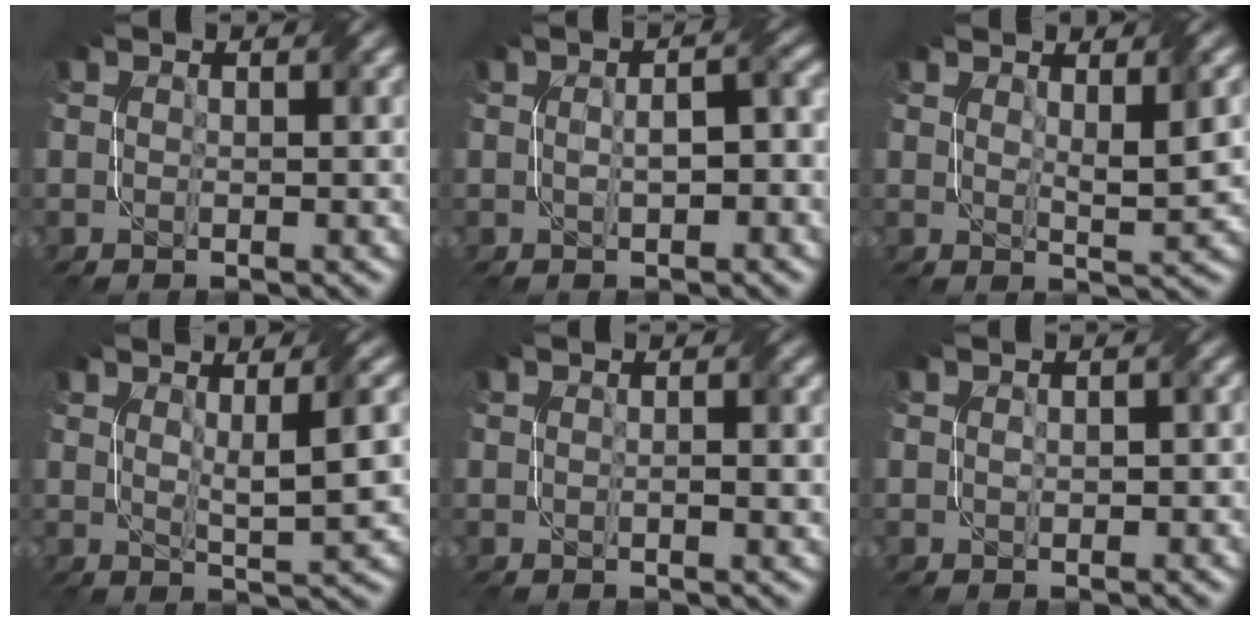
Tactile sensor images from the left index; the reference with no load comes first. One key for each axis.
{"total": 3.3, "fx": -0.3, "fy": 1.6, "fz": 2.9, "tx": -0.042, "ty": 0.007, "tz": -0.001}
{"total": 2.8, "fx": 1.3, "fy": 0.5, "fz": 2.4, "tx": -0.037, "ty": -0.003, "tz": 0.024}
{"total": 4.6, "fx": 1.4, "fy": 0.9, "fz": 4.3, "tx": -0.061, "ty": -0.001, "tz": 0.025}
{"total": 1.0, "fx": -0.1, "fy": 0.2, "fz": 1.0, "tx": -0.017, "ty": -0.002, "tz": -0.001}
{"total": 0.9, "fx": -0.2, "fy": 0.6, "fz": 0.6, "tx": -0.012, "ty": 0.000, "tz": 0.001}